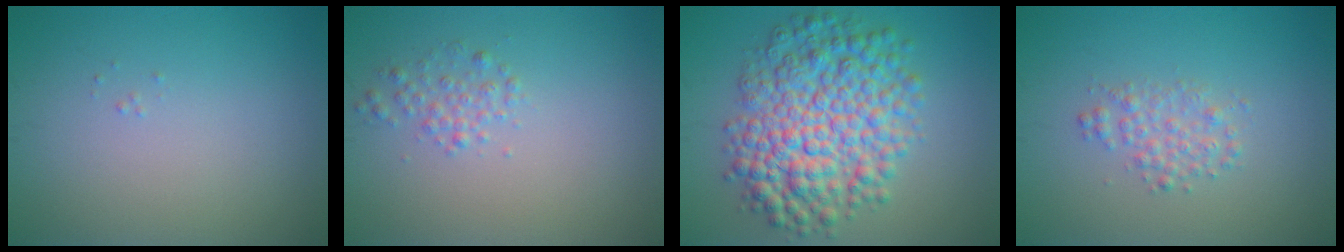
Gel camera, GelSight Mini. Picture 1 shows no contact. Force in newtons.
{"total": 1.5, "press": 1.5, "slide": 0.0}
{"total": 9.1, "press": 9.1, "slide": 0.1}
{"total": 2.0, "press": 2.0, "slide": 0.0}